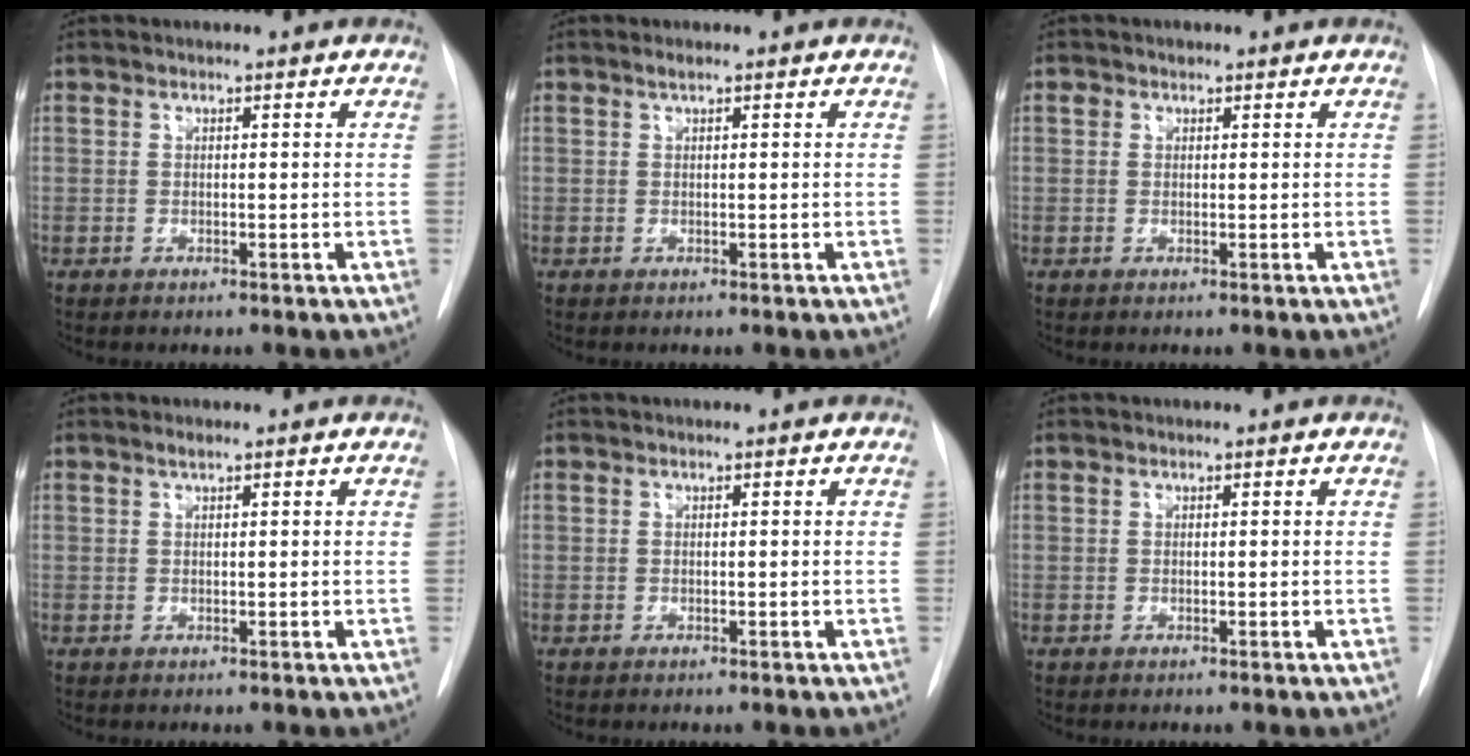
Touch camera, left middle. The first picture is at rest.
{"total": 0.6, "force": [0.5, 0.0, 0.4], "torque": [-0.010, 0.002, 0.009]}
{"total": 0.9, "force": [0.5, 0.7, 0.1], "torque": [0.002, 0.006, 0.005]}
{"total": 0.7, "force": [0.5, 0.0, 0.4], "torque": [-0.010, 0.001, 0.011]}
{"total": 0.0}
{"total": 0.0}